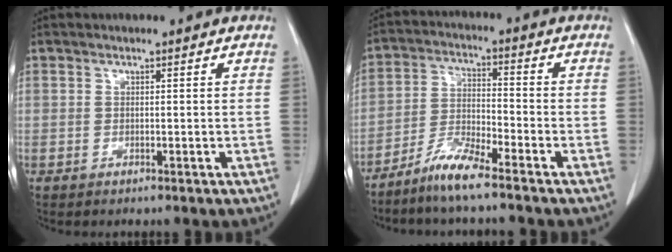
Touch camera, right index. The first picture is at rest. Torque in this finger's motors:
{"motor_torque": [-0.11, -0.56, -0.22, -0.21]}